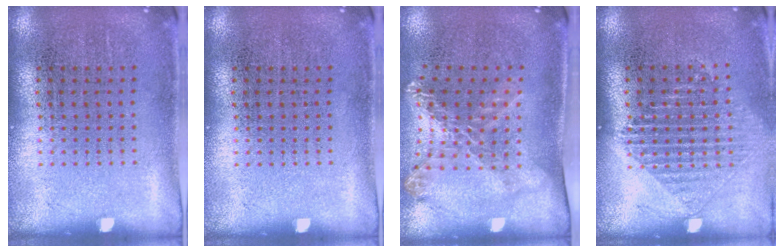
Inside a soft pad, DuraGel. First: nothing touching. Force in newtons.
{"total": 0.0}
{"total": 1.7, "press": 1.3, "slide": 1.1}
{"total": 1.2, "press": 1.2, "slide": 0.5}